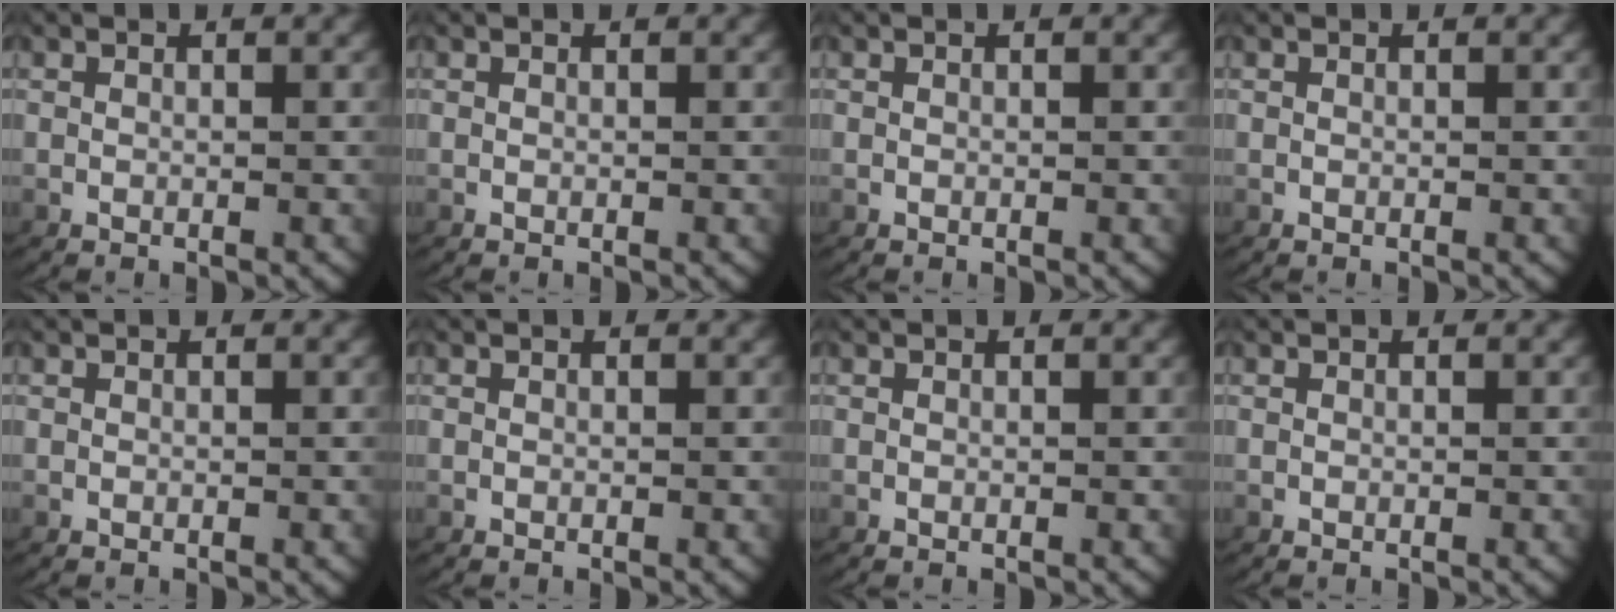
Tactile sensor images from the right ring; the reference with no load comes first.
{"total": 0.0}
{"total": 0.0}
{"total": 0.0}
{"total": 0.0}
{"total": 0.0}
{"total": 0.0}
{"total": 0.0}